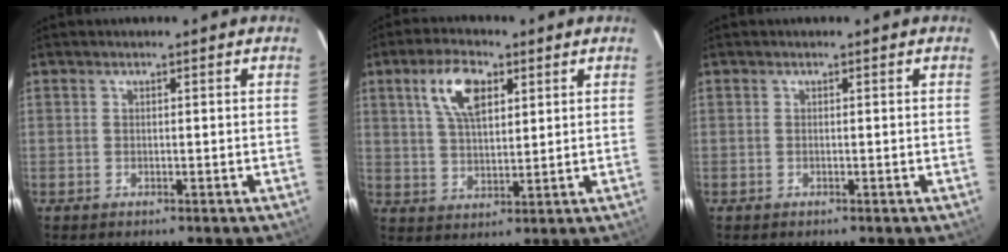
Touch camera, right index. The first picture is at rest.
{"total": 9.2, "force": [4.1, 4.3, 7.1], "torque": [-0.131, 0.017, 0.078]}
{"total": 0.0}